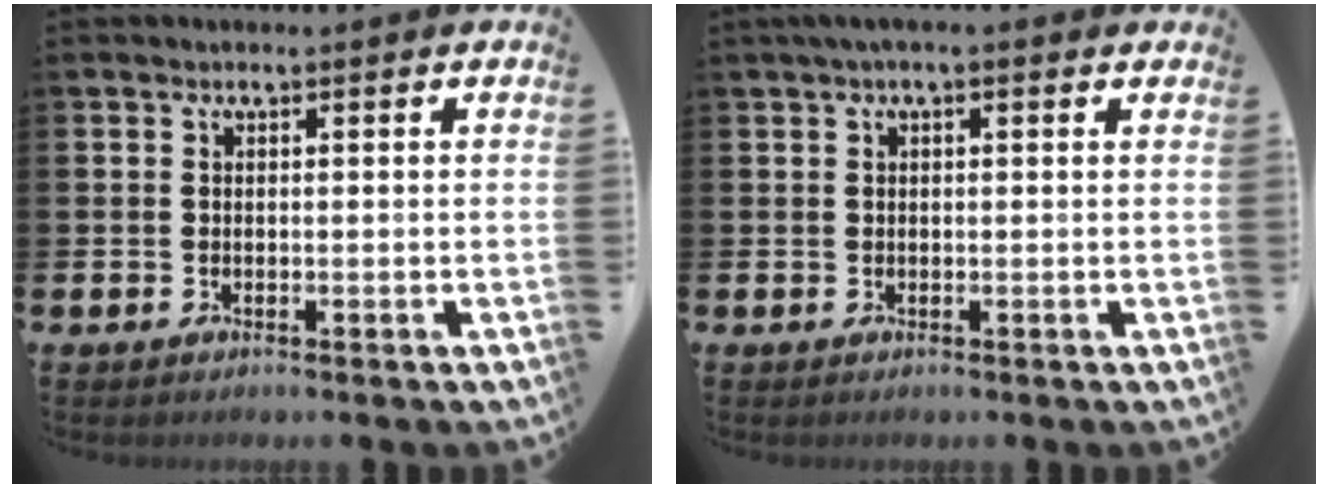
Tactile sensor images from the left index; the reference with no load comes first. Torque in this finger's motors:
{"motor_torque": [0.46, -0.69, 0.94, 0.21]}